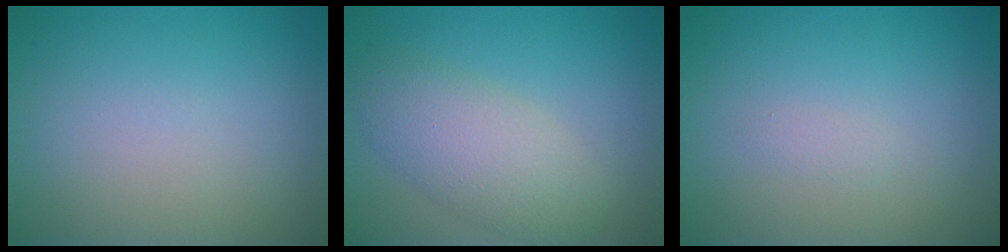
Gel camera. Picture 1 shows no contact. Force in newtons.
{"total": 4.8, "press": 4.8, "slide": 0.1}
{"total": 0.6, "press": 0.6, "slide": 0.0}